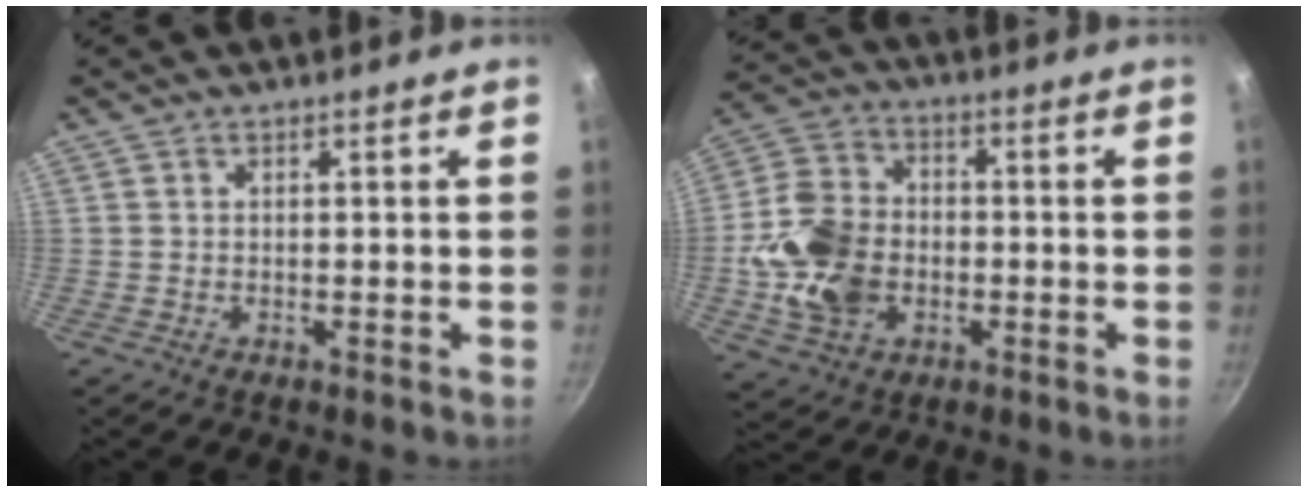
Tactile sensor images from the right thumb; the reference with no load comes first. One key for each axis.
{"total": 14.9, "fx": -2.5, "fy": 11.2, "fz": 9.4, "tx": -0.166, "ty": 0.019, "tz": -0.051}